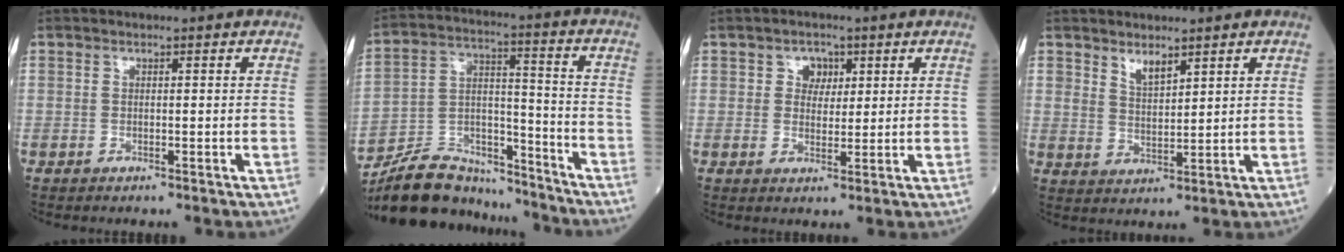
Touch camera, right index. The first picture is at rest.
{"total": 15.2, "force": [-14.2, 4.5, 2.8], "torque": [-0.051, 0.037, -0.242]}
{"total": 3.1, "force": [1.3, 2.4, 1.5], "torque": [-0.017, 0.004, 0.019]}
{"total": 3.4, "force": [2.7, 1.2, 1.8], "torque": [-0.034, -0.009, 0.055]}